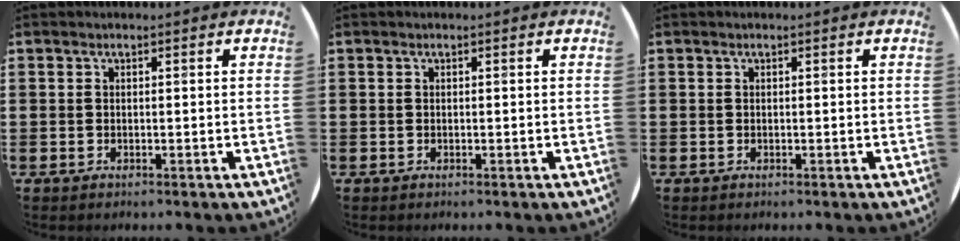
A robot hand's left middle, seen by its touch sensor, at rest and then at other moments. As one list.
[{"total": 0.0}, {"total": 0.0}]